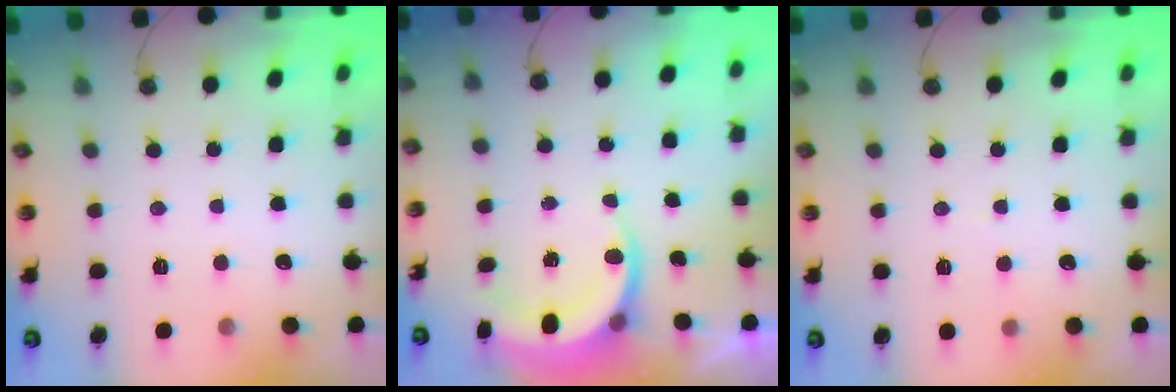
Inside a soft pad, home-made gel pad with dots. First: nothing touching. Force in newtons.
{"total": 5.7, "press": 5.5, "slide": 1.4}
{"total": 2.9, "press": 2.9, "slide": 0.2}